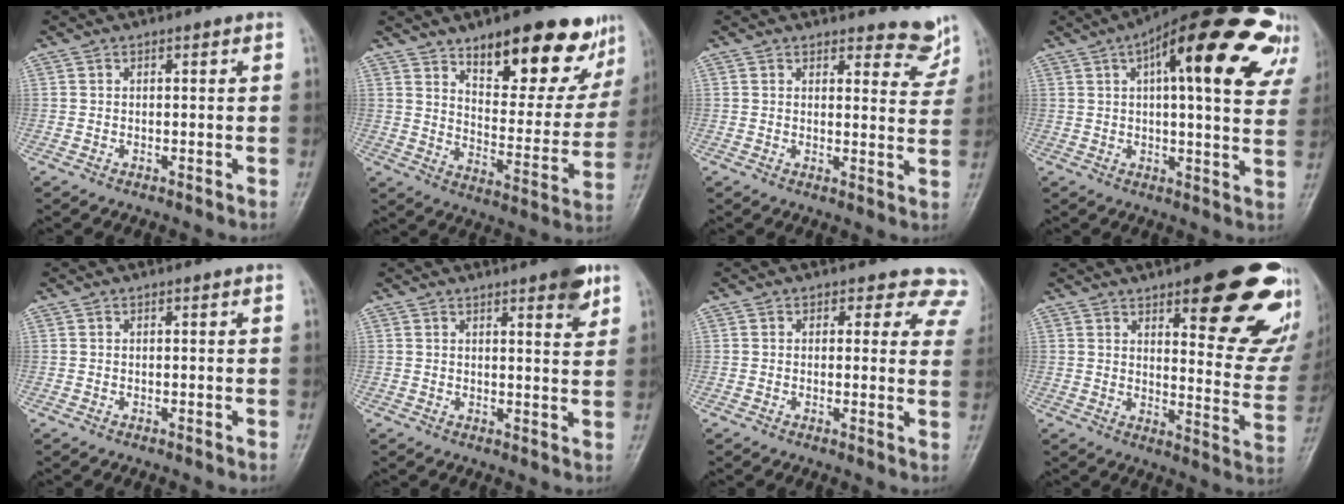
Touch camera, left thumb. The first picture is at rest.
{"total": 21.4, "force": [13.6, 8.5, 14.2], "torque": [-0.137, -0.064, 0.200]}
{"total": 6.1, "force": [5.6, 2.3, 0.6], "torque": [0.025, -0.047, 0.053]}
{"total": 26.2, "force": [12.3, 8.4, 21.6], "torque": [-0.279, 0.005, 0.159]}
{"total": 0.0}
{"total": 6.0, "force": [3.6, 1.6, 4.5], "torque": [-0.047, -0.016, 0.041]}
{"total": 8.1, "force": [6.5, 4.6, 1.4], "torque": [0.044, -0.021, 0.039]}
{"total": 23.0, "force": [12.9, 7.2, 17.6], "torque": [-0.175, -0.062, 0.167]}